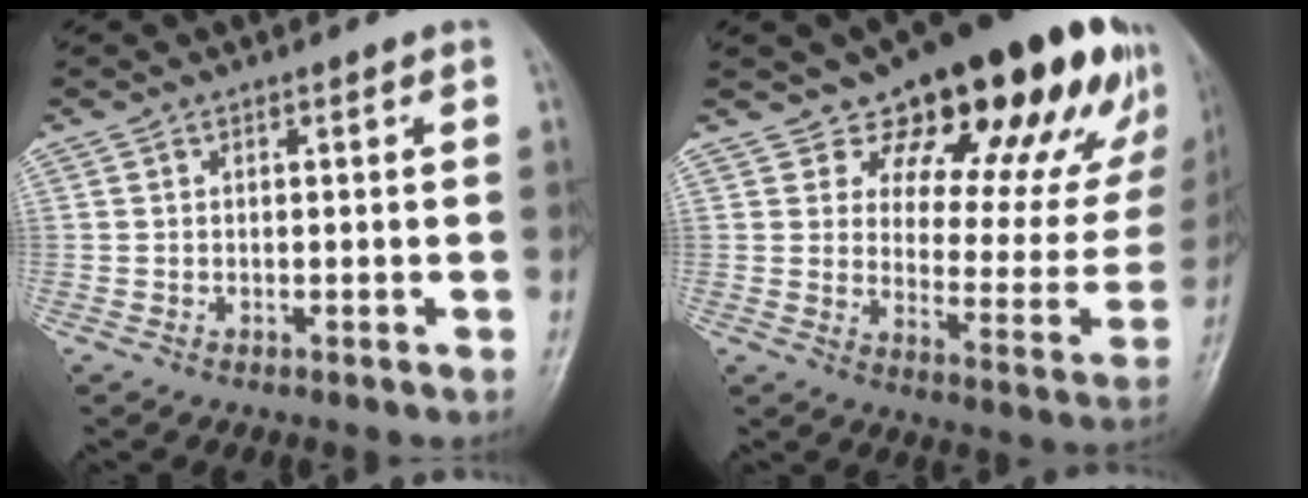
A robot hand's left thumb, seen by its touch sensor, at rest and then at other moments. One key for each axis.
{"total": 25.6, "fx": 16.6, "fy": 10.7, "fz": 16.2, "tx": -0.176, "ty": -0.078, "tz": 0.224}